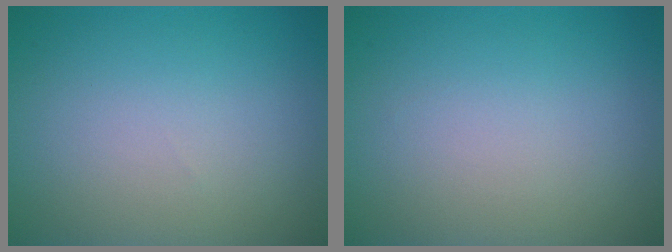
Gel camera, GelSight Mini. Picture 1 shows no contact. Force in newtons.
{"total": 0.0}